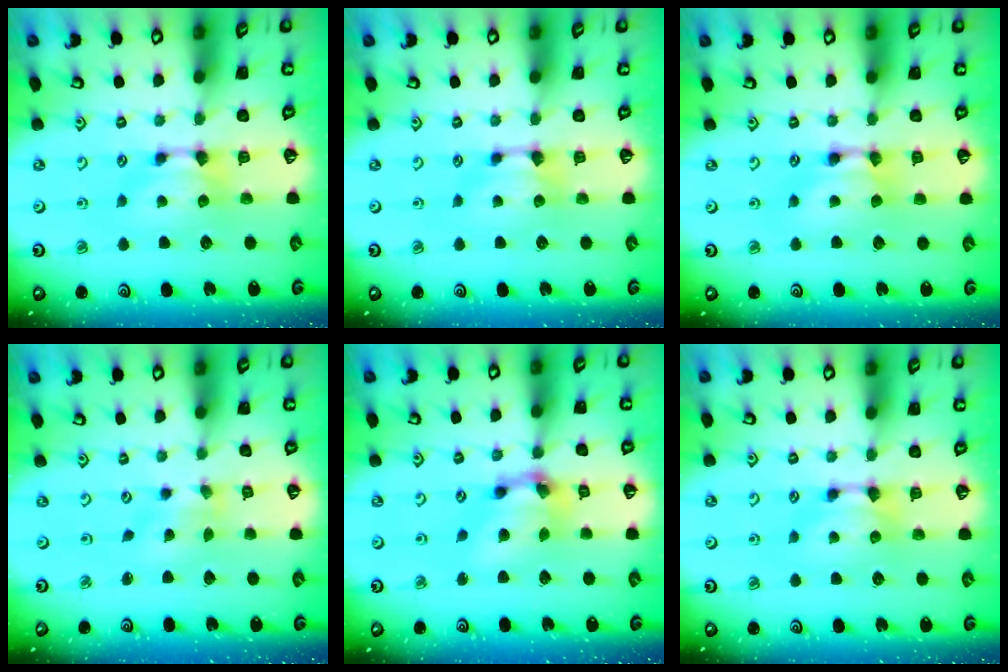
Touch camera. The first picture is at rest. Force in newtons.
{"total": 0.0}
{"total": 1.9, "press": 1.9, "slide": 0.2}
{"total": 1.8, "press": 1.6, "slide": 0.9}
{"total": 6.9, "press": 6.5, "slide": 2.2}
{"total": 0.0}